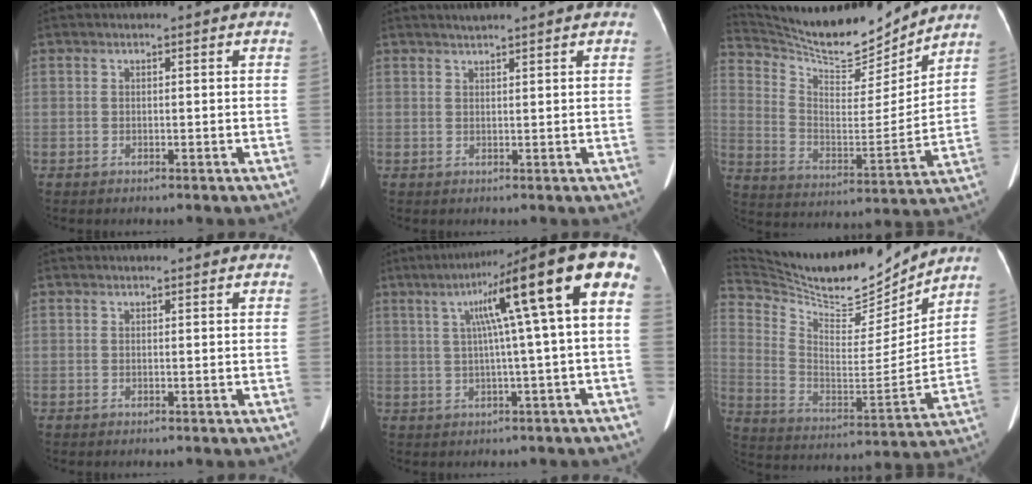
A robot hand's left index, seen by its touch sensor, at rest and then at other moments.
{"total": 2.4, "force": [2.1, -0.1, 1.2], "torque": [-0.018, 0.014, 0.038]}
{"total": 16.3, "force": [15.6, 2.1, 4.0], "torque": [-0.090, -0.022, 0.262]}
{"total": 1.2, "force": [1.1, 0.1, 0.2], "torque": [-0.008, 0.010, 0.015]}
{"total": 14.0, "force": [3.6, -0.9, 13.5], "torque": [-0.182, 0.037, 0.044]}
{"total": 22.0, "force": [20.2, 4.1, 7.7], "torque": [-0.156, -0.018, 0.327]}